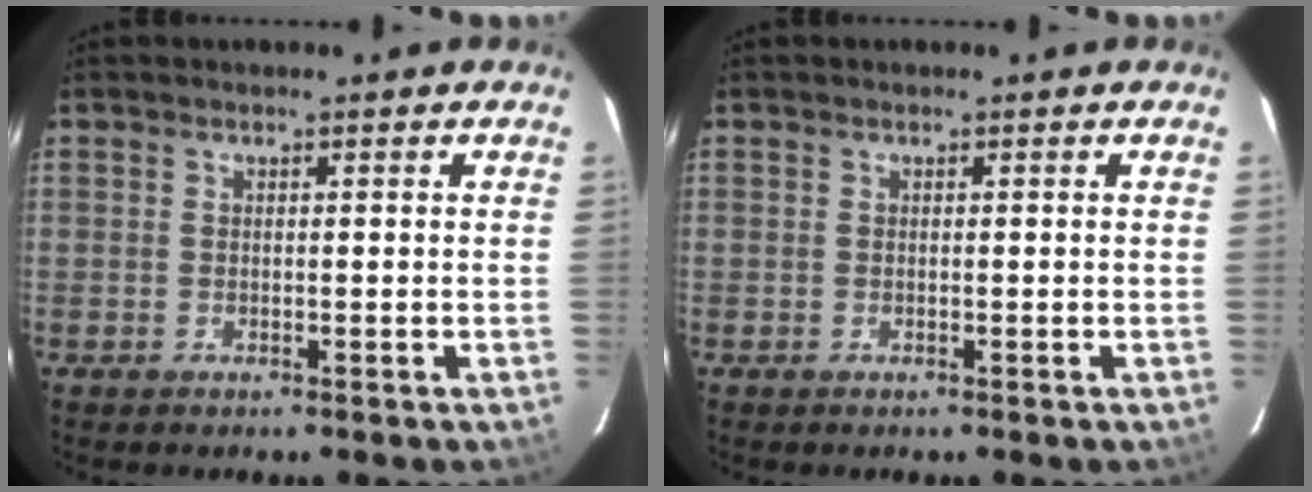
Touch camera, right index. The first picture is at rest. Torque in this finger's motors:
{"motor_torque": [0.00, 0.00, 0.03, 0.00]}